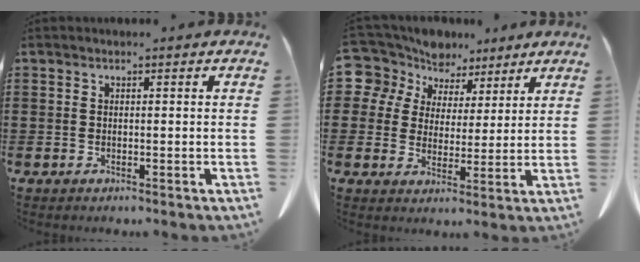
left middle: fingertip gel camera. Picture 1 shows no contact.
{"total": 7.8, "force": [5.9, 5.1, 0.7], "torque": [-0.065, -0.024, 0.110]}